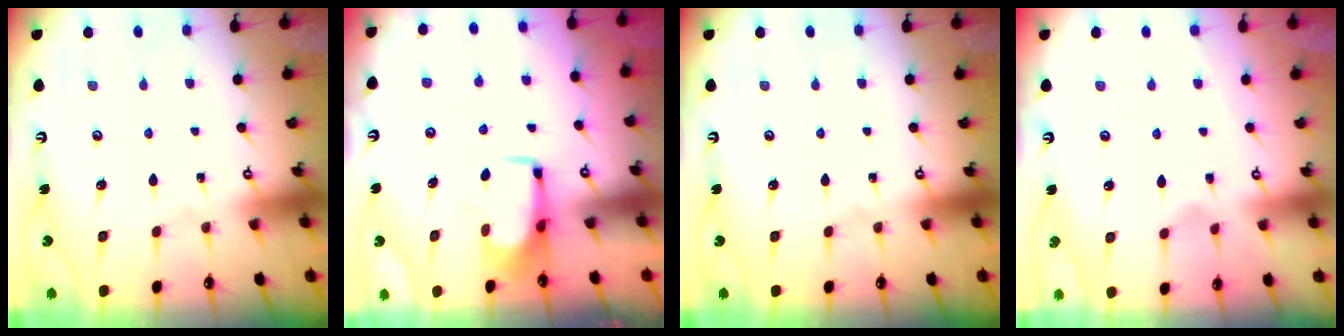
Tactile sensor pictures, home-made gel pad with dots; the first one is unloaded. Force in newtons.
{"total": 1.8, "press": 1.7, "slide": 0.7}
{"total": 0.0}
{"total": 1.2, "press": 0.3, "slide": 1.1}